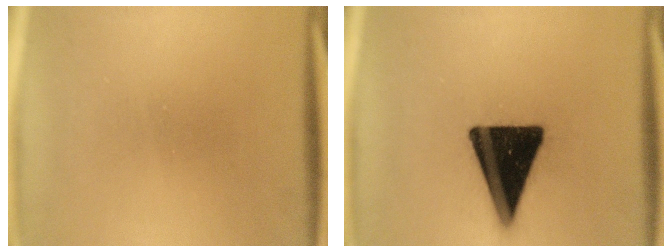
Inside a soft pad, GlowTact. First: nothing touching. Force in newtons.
{"total": 18.8}